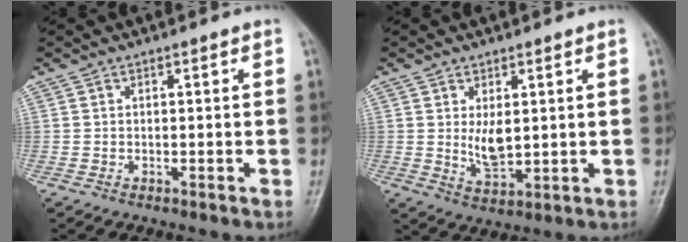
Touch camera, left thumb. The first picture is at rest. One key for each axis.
{"total": 5.5, "fx": 1.0, "fy": 2.9, "fz": 4.6, "tx": -0.070, "ty": -0.017, "tz": 0.026}